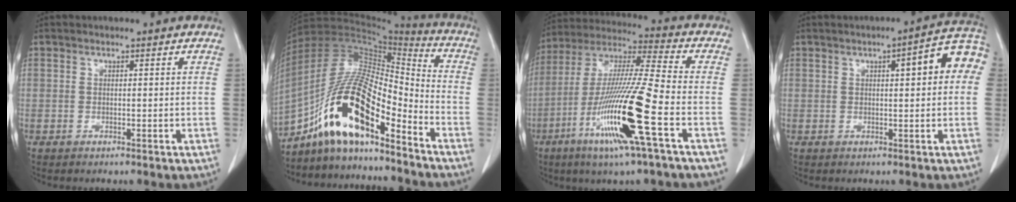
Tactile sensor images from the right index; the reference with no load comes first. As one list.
[{"total": 16.9, "force": [-10.8, 4.0, 12.3], "torque": [-0.237, 0.024, -0.191]}, {"total": 18.6, "force": [-6.8, -0.3, 17.3], "torque": [-0.356, -0.027, -0.134]}, {"total": 8.0, "force": [1.9, 1.7, 7.6], "torque": [-0.096, 0.028, 0.018]}]